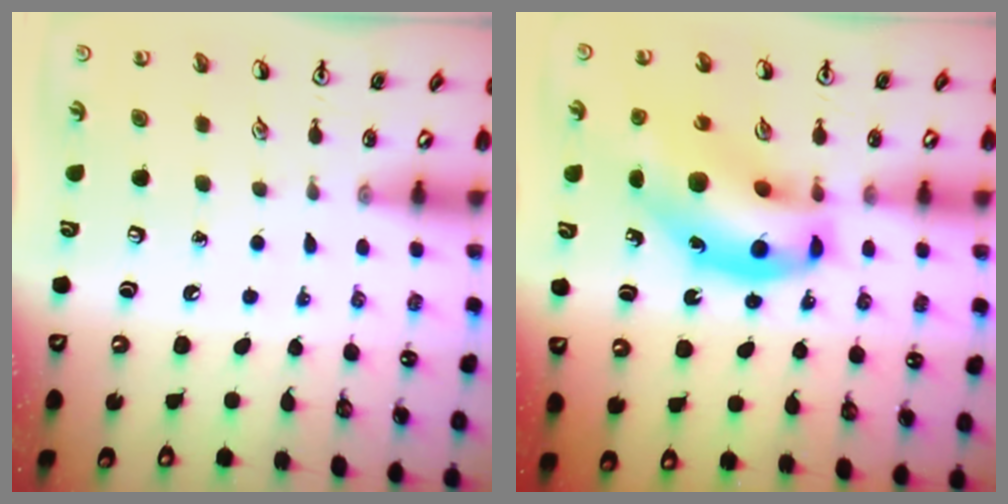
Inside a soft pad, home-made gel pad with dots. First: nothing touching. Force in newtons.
{"total": 16.2, "press": 15.5, "slide": 4.7}